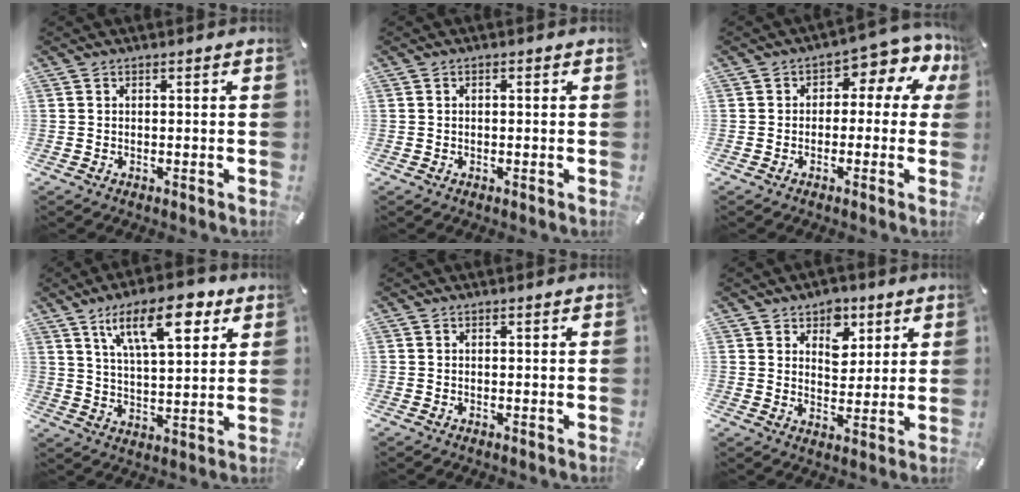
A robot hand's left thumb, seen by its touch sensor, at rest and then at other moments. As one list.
[{"total": 0.5, "force": [-0.2, 0.4, 0.3], "torque": [-0.006, 0.001, -0.004]}, {"total": 7.2, "force": [1.4, 4.3, 5.5], "torque": [-0.074, -0.010, 0.020]}, {"total": 15.7, "force": [8.5, 6.6, 11.5], "torque": [-0.179, -0.023, 0.141]}, {"total": 0.0}, {"total": 7.7, "force": [3.9, 6.1, 2.7], "torque": [-0.031, -0.018, 0.064]}]